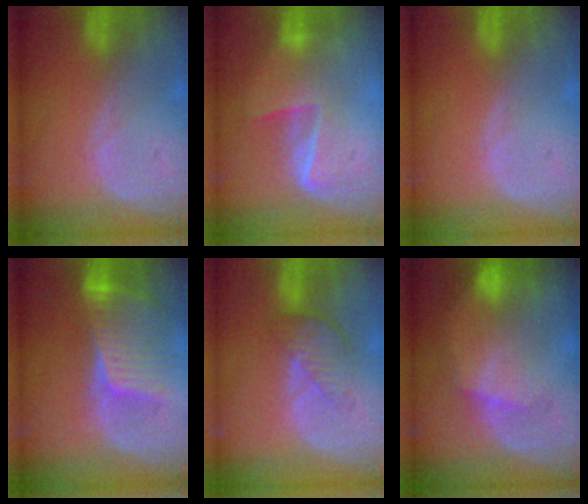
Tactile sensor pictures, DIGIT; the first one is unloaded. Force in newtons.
{"total": 6.3, "press": 5.5, "slide": 3.1}
{"total": 0.0}
{"total": 8.1, "press": 7.8, "slide": 2.3}
{"total": 4.6, "press": 4.1, "slide": 2.1}
{"total": 8.8, "press": 8.1, "slide": 3.5}